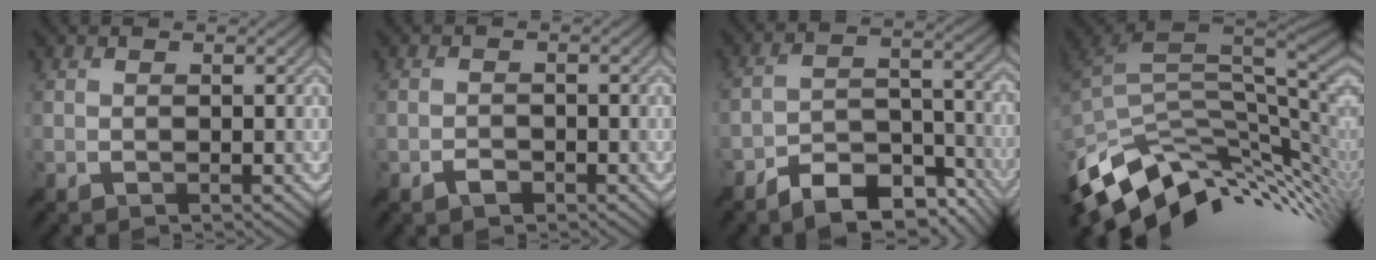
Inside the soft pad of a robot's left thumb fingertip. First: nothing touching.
{"total": 1.1, "force": [-0.9, 0.6, 0.4], "torque": [-0.010, -0.001, -0.016]}
{"total": 10.6, "force": [-8.2, 4.3, 5.2], "torque": [-0.082, -0.004, -0.141]}
{"total": 12.5, "force": [-4.2, 7.1, 9.4], "torque": [-0.191, -0.024, -0.066]}